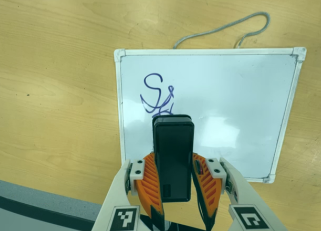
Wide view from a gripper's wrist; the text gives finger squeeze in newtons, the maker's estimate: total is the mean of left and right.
{"total": 8.9, "left": 7.4, "right": 10.4}